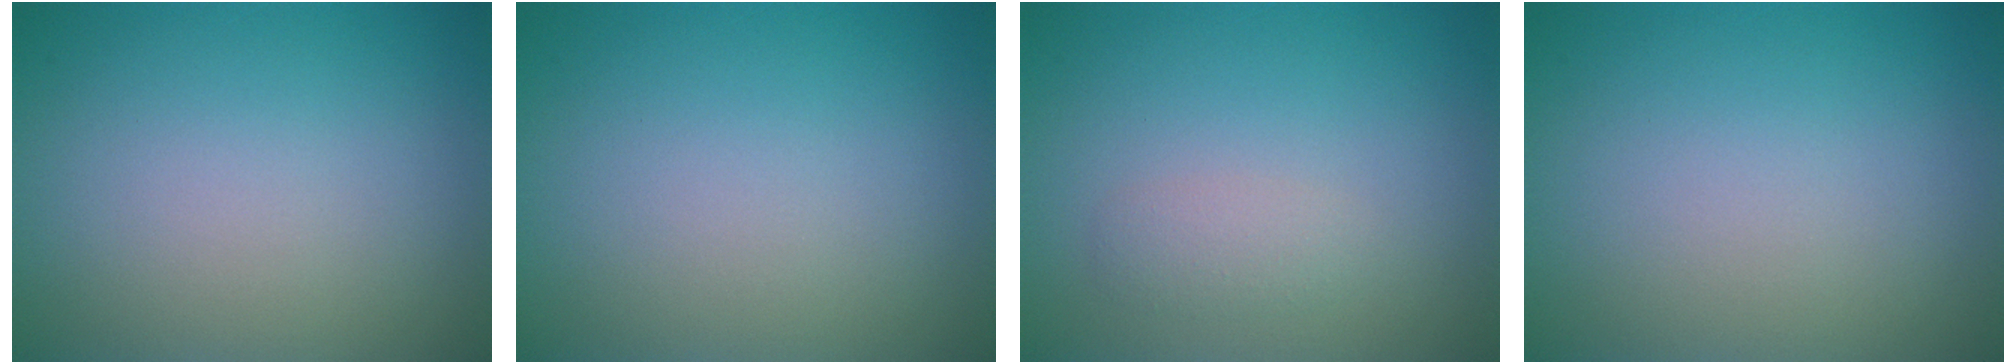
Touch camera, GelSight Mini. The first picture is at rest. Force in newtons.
{"total": 0.0}
{"total": 1.3, "press": 1.3, "slide": 0.1}
{"total": 0.0}